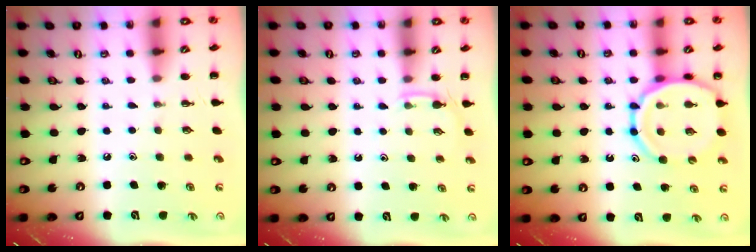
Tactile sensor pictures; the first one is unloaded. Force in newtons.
{"total": 3.3, "press": 3.1, "slide": 1.1}
{"total": 13.0, "press": 12.6, "slide": 3.4}